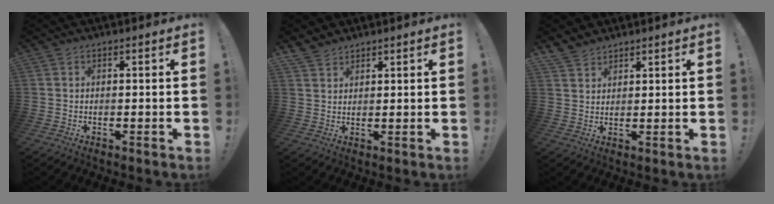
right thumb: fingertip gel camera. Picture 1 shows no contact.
{"total": 3.5, "force": [3.2, 1.4, 0.6], "torque": [-0.001, -0.025, 0.060]}
{"total": 4.1, "force": [3.7, 1.7, 0.7], "torque": [-0.006, -0.025, 0.069]}